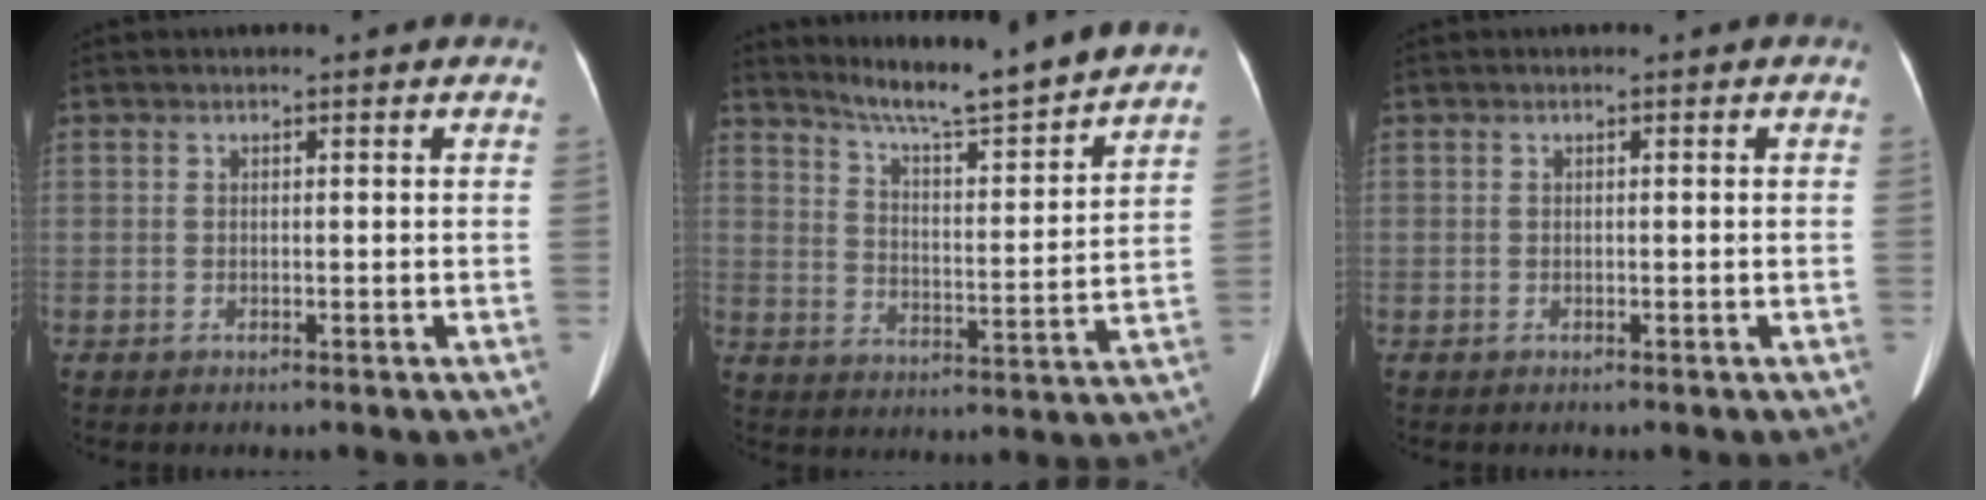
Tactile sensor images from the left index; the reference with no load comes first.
{"total": 16.0, "force": [14.9, -0.4, 5.8], "torque": [-0.099, -0.023, 0.214]}
{"total": 0.0}